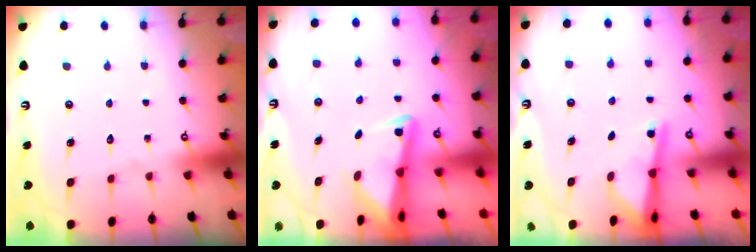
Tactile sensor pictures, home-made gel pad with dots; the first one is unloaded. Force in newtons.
{"total": 2.7, "press": 2.6, "slide": 0.6}
{"total": 2.9, "press": 2.8, "slide": 0.5}